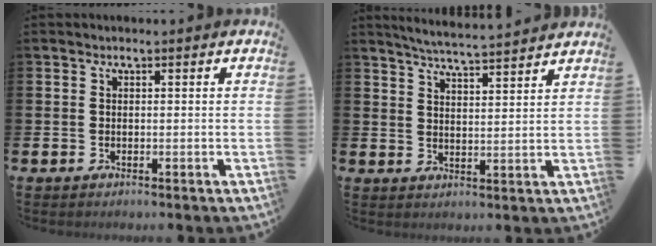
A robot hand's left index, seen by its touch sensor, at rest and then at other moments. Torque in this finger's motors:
{"motor_torque": [0.93, -1.21, 0.21, 0.01]}